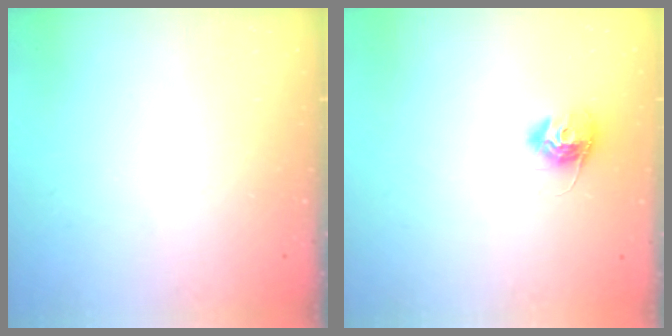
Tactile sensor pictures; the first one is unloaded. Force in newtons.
{"total": 10.3, "press": 10.3, "slide": 0.5}